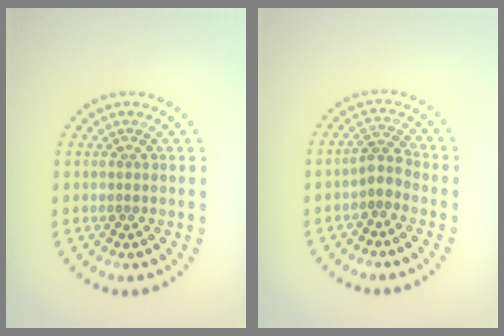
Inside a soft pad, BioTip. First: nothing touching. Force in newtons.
{"total": 2.0, "press": 1.7, "slide": 1.1}